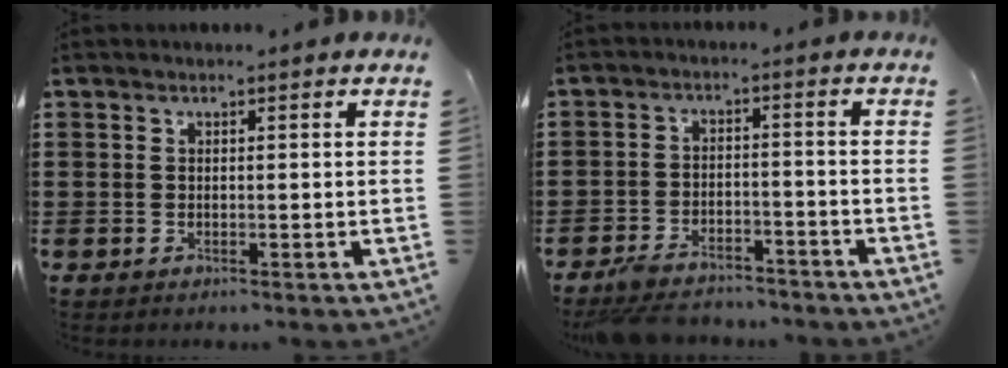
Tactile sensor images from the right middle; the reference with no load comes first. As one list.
[{"total": 5.2, "force": [-5.0, 1.1, 1.0], "torque": [-0.029, 0.006, -0.103]}]